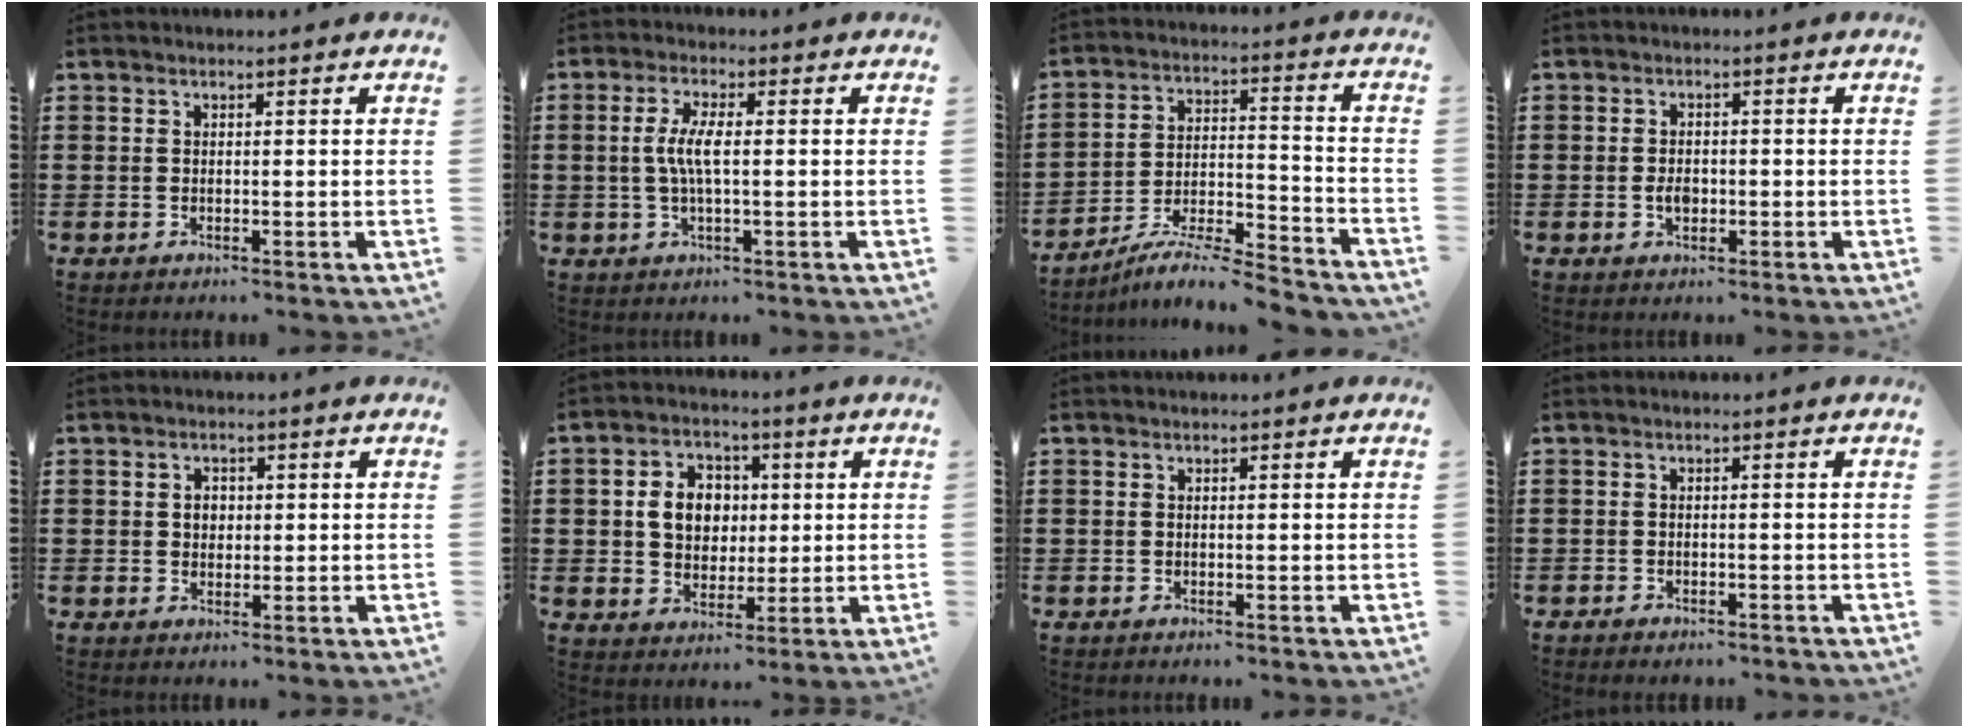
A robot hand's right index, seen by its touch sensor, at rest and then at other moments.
{"total": 4.6, "force": [-0.2, 1.1, 4.5], "torque": [-0.096, -0.003, -0.010]}
{"total": 7.6, "force": [-7.1, 0.2, 2.6], "torque": [-0.043, 0.002, -0.141]}
{"total": 2.8, "force": [-0.8, 1.2, 2.4], "torque": [-0.053, -0.005, -0.015]}
{"total": 2.0, "force": [0.2, 1.7, 1.1], "torque": [-0.026, 0.010, 0.003]}
{"total": 6.7, "force": [0.7, 5.7, 3.5], "torque": [-0.073, 0.014, 0.007]}
{"total": 0.0}
{"total": 1.0, "force": [-1.0, 0.3, 0.1], "torque": [-0.006, 0.001, -0.021]}